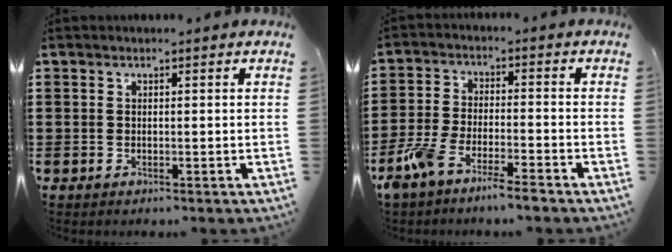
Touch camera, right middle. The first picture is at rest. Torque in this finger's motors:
{"motor_torque": [1.18, -0.96, 0.19, 0.13]}